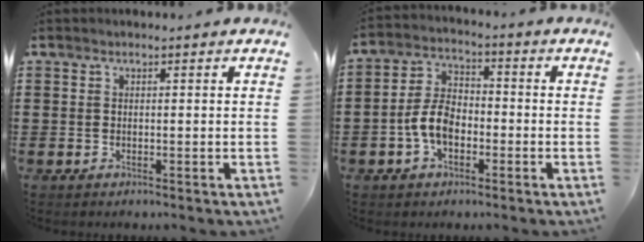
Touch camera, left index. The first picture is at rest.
{"total": 6.6, "force": [-2.3, 3.9, 4.8], "torque": [-0.118, 0.004, -0.051]}